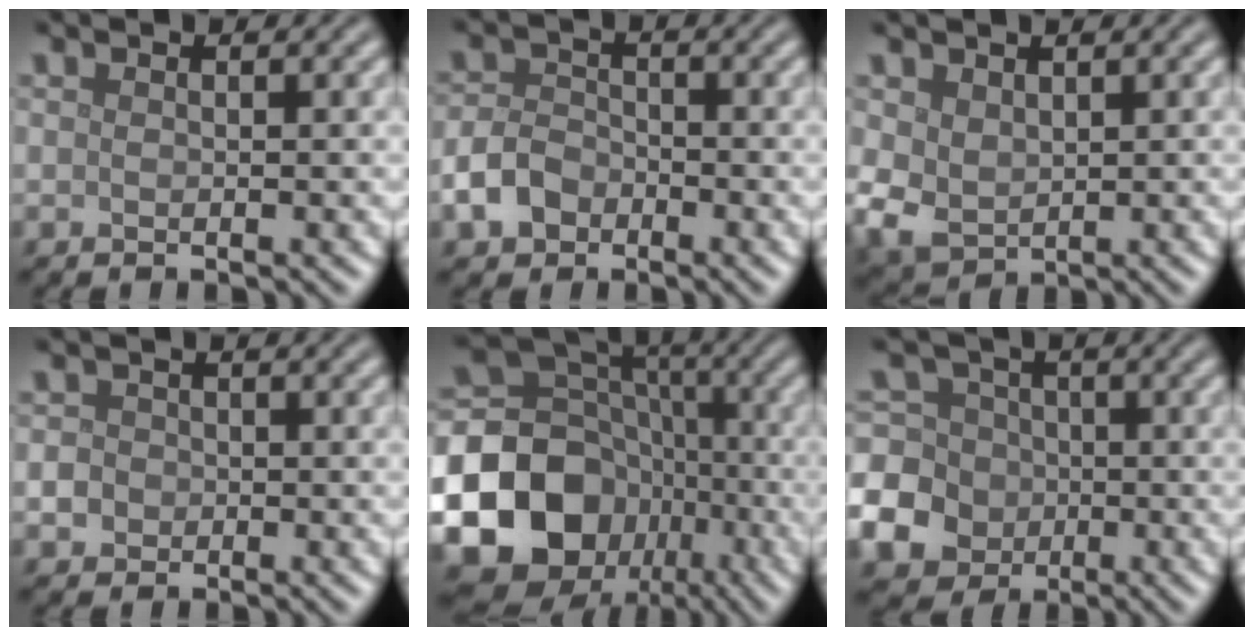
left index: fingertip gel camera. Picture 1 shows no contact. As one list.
[{"total": 3.4, "force": [-1.8, 2.4, 1.5], "torque": [-0.031, 0.001, -0.042]}, {"total": 3.7, "force": [0.7, 2.8, 2.3], "torque": [-0.059, -0.004, 0.018]}, {"total": 2.1, "force": [-0.2, 1.9, 0.7], "torque": [-0.001, 0.009, -0.010]}, {"total": 18.8, "force": [-6.4, 15.9, 7.6], "torque": [-0.178, -0.025, -0.128]}, {"total": 13.8, "force": [-4.1, 12.6, 3.8], "torque": [-0.117, -0.019, -0.094]}]